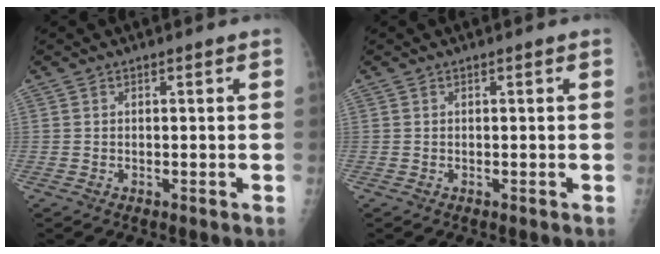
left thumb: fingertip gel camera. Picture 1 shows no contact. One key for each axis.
{"total": 0.0}